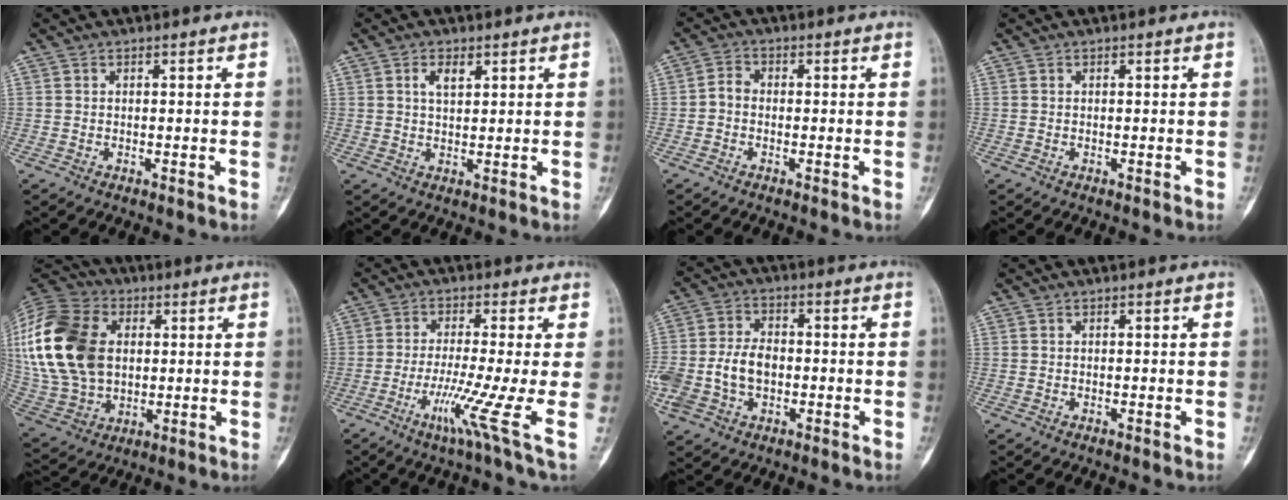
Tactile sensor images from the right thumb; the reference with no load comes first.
{"total": 3.1, "force": [1.5, 1.5, 2.2], "torque": [-0.034, -0.004, 0.027]}
{"total": 2.5, "force": [-0.6, 1.9, 1.5], "torque": [-0.023, 0.011, -0.021]}
{"total": 0.0}
{"total": 27.5, "force": [4.7, 19.4, 19.0], "torque": [-0.419, 0.020, 0.095]}
{"total": 10.1, "force": [-2.8, -1.2, 9.6], "torque": [-0.187, -0.024, -0.058]}
{"total": 11.1, "force": [-1.6, 7.9, 7.7], "torque": [-0.155, 0.022, -0.027]}
{"total": 0.0}